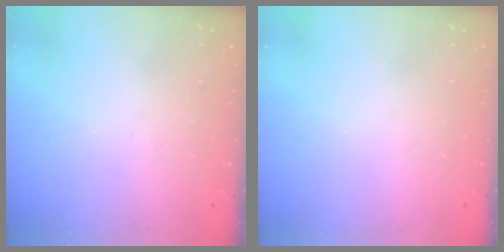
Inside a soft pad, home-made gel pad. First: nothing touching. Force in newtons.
{"total": 0.0}